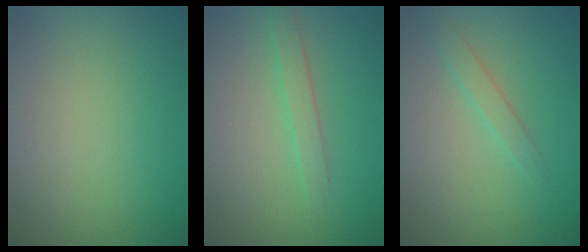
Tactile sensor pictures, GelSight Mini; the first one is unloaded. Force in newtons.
{"total": 1.5, "press": 1.5, "slide": 0.0}
{"total": 1.2, "press": 1.2, "slide": 0.0}